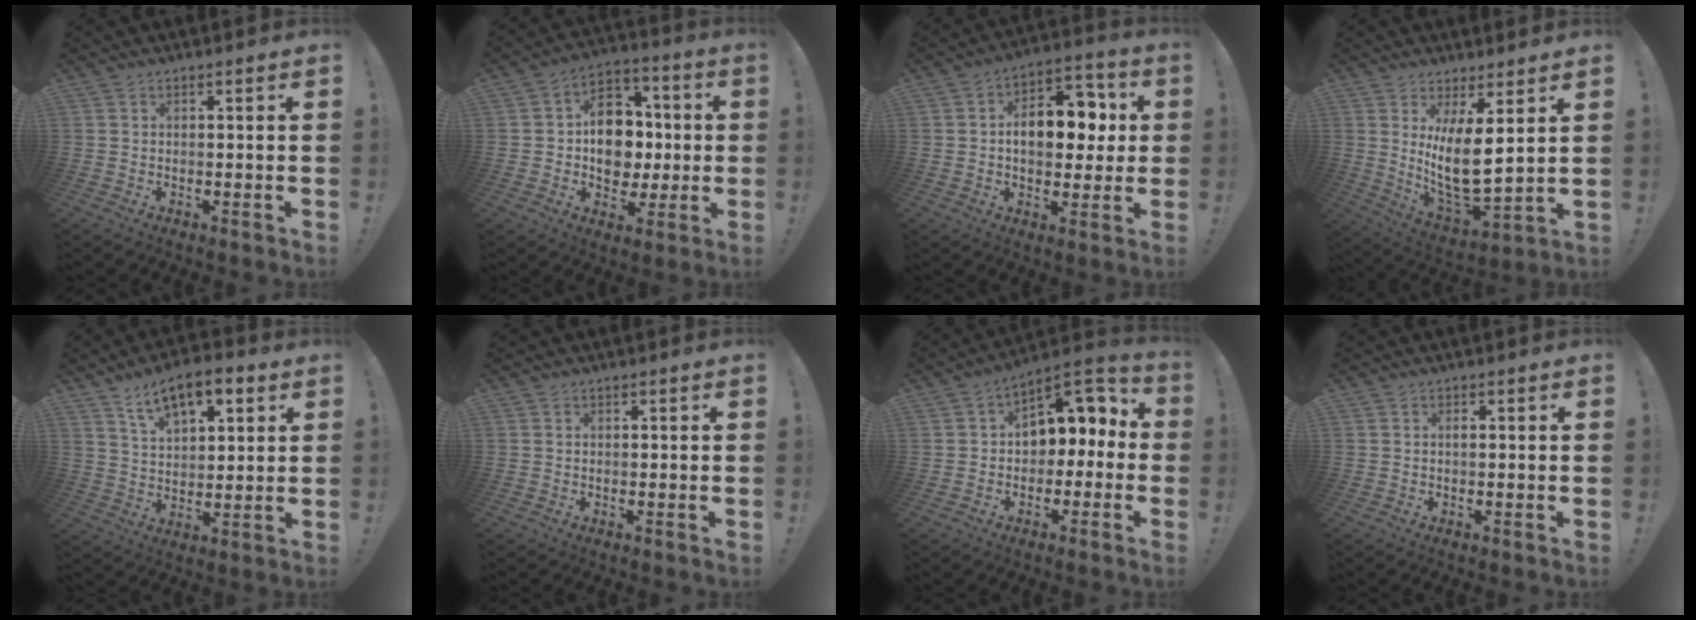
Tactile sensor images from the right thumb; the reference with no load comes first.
{"total": 13.9, "force": [-0.1, 11.5, 7.7], "torque": [-0.104, 0.017, 0.012]}
{"total": 13.5, "force": [1.1, 8.8, 10.2], "torque": [-0.142, 0.011, 0.022]}
{"total": 13.2, "force": [4.4, 4.0, 11.8], "torque": [-0.220, -0.052, 0.072]}
{"total": 11.1, "force": [6.3, 5.3, 7.4], "torque": [-0.122, -0.022, 0.113]}
{"total": 0.0}
{"total": 8.7, "force": [2.0, 6.6, 5.3], "torque": [-0.064, -0.013, 0.041]}
{"total": 0.6, "force": [-0.1, 0.1, 0.5], "torque": [-0.007, 0.002, -0.004]}